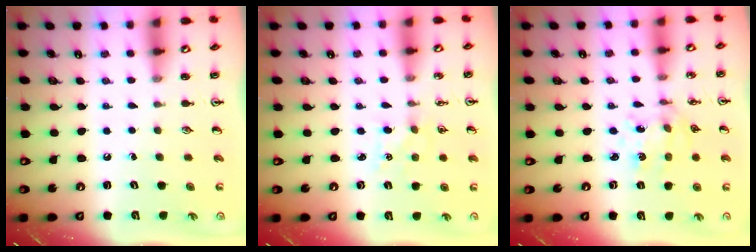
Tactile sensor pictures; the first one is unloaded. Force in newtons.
{"total": 3.7, "press": 3.6, "slide": 0.4}
{"total": 3.8, "press": 3.5, "slide": 1.5}